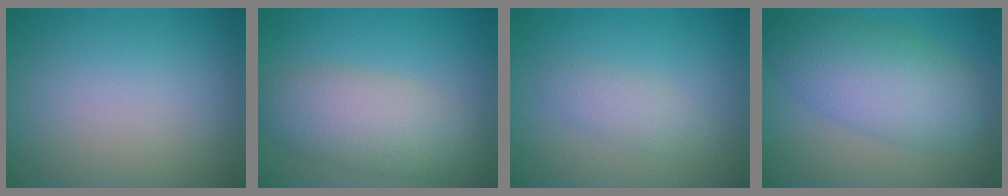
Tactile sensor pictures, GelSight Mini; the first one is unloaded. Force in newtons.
{"total": 5.7, "press": 5.7, "slide": 0.5}
{"total": 1.9, "press": 1.9, "slide": 0.1}
{"total": 7.0, "press": 7.0, "slide": 0.1}